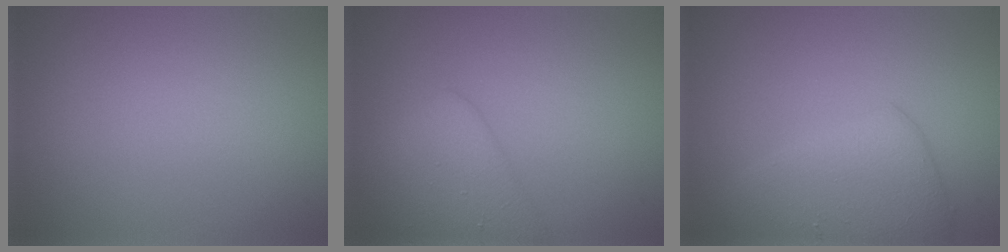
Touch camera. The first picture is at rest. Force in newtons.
{"total": 3.9, "press": 3.9, "slide": 0.2}
{"total": 4.8, "press": 4.7, "slide": 0.3}